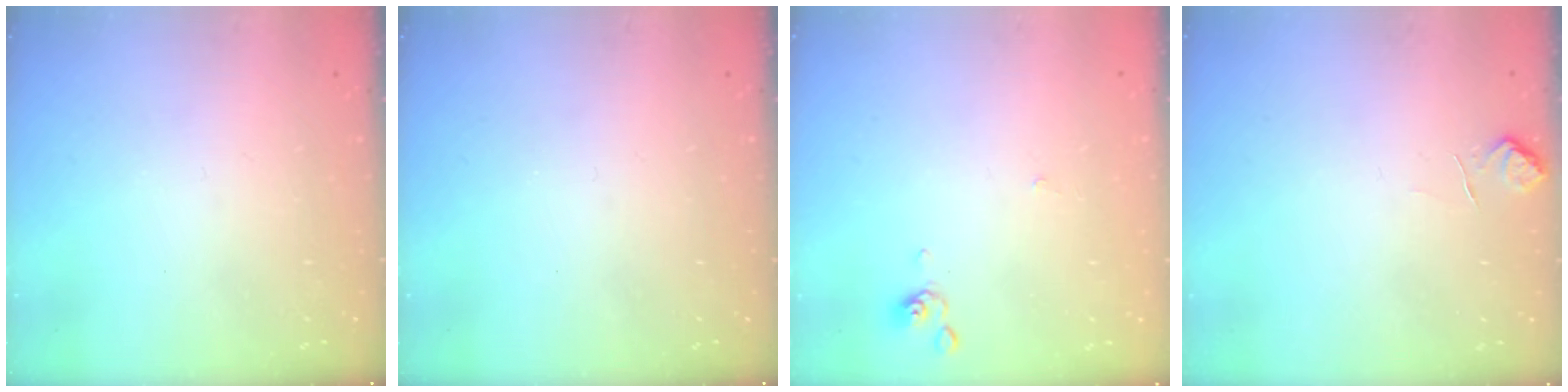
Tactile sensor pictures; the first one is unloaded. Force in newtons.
{"total": 0.0}
{"total": 1.0, "press": 1.0, "slide": 0.2}
{"total": 1.7, "press": 1.3, "slide": 1.0}